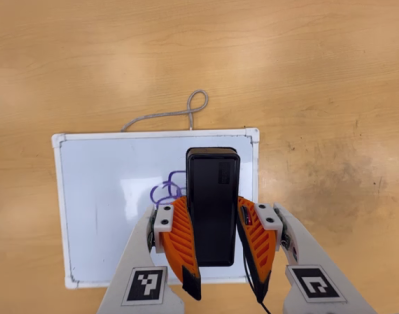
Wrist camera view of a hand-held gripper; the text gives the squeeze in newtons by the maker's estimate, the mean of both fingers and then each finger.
{"total": 10.1, "left": 8.0, "right": 12.1}